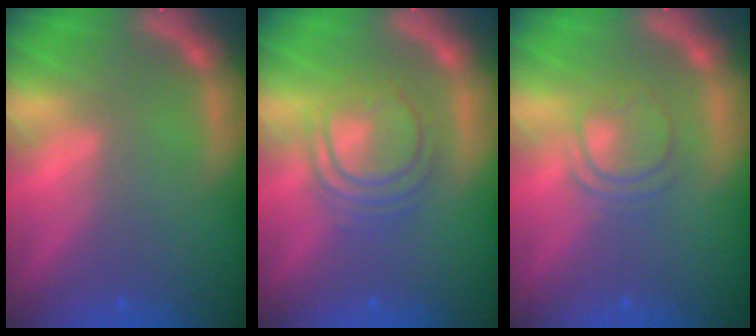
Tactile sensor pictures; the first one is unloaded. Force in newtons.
{"total": 6.0}
{"total": 3.5}